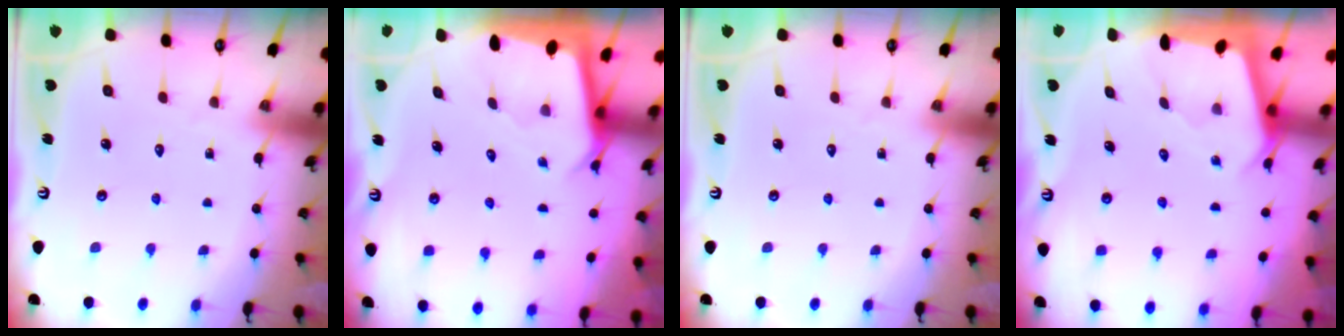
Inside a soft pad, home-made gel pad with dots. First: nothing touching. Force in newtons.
{"total": 2.6, "press": 2.6, "slide": 0.2}
{"total": 0.0}
{"total": 2.6, "press": 2.6, "slide": 0.3}